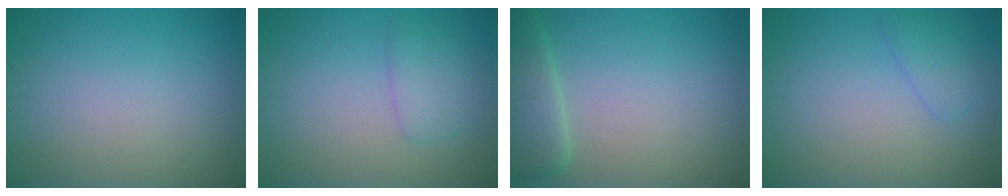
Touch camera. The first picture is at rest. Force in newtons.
{"total": 2.6, "press": 2.6, "slide": 0.1}
{"total": 3.8, "press": 3.7, "slide": 0.6}
{"total": 1.8, "press": 1.8, "slide": 0.2}